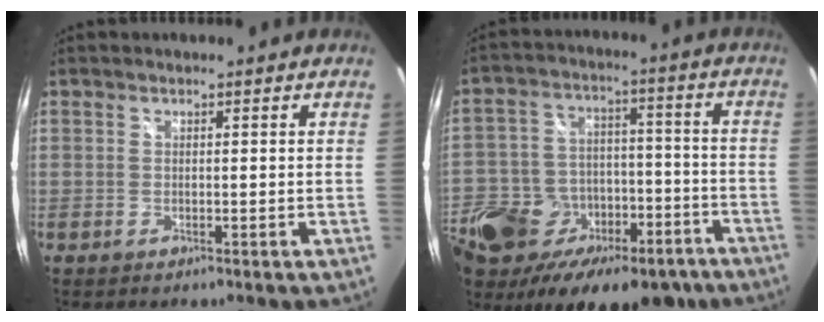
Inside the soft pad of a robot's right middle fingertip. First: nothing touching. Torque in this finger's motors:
{"motor_torque": [1.07, -1.07, 0.93, 0.21]}